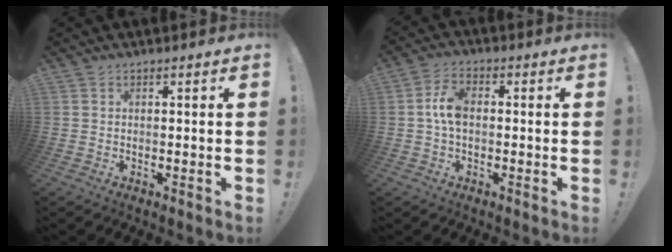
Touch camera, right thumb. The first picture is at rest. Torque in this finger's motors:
{"motor_torque": [-0.04, 0.19, 0.81, -0.31, 0.03]}